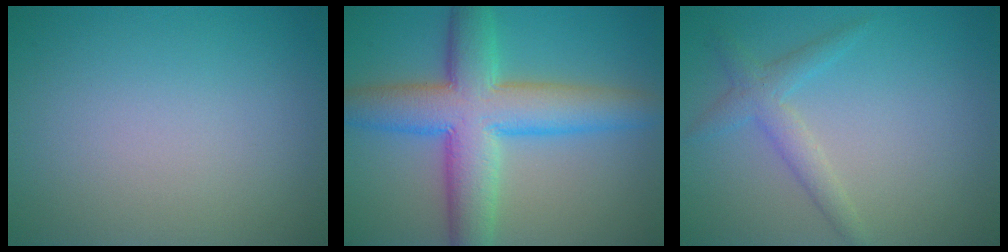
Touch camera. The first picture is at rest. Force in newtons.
{"total": 9.4, "press": 9.4, "slide": 0.2}
{"total": 2.3, "press": 2.3, "slide": 0.2}